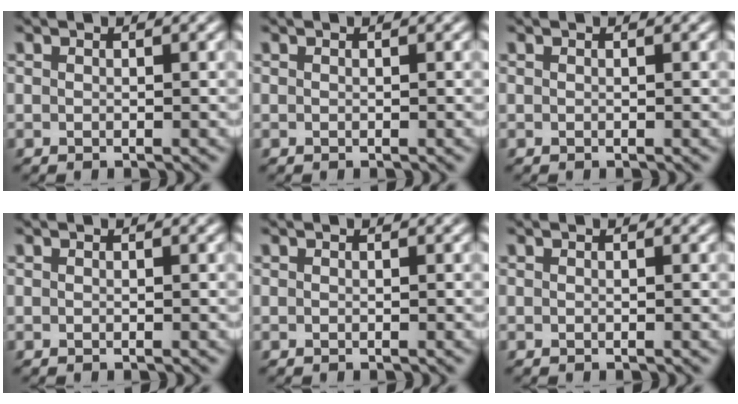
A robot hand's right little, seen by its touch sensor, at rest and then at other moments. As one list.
[{"total": 0.0}, {"total": 0.0}, {"total": 0.0}, {"total": 0.0}, {"total": 0.0}]